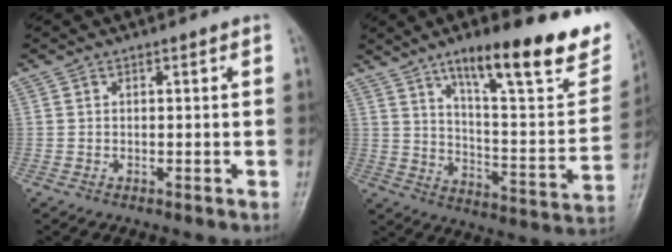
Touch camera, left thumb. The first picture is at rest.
{"total": 25.4, "force": [16.2, 6.0, 18.6], "torque": [-0.230, -0.061, 0.251]}